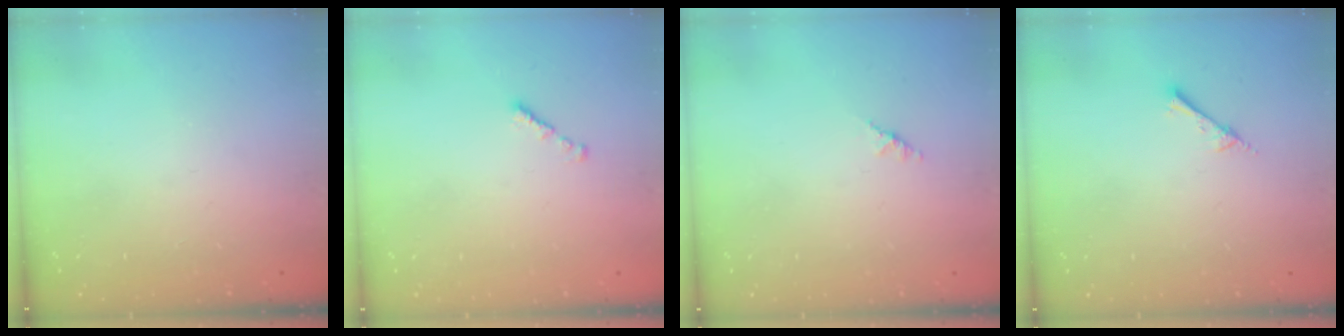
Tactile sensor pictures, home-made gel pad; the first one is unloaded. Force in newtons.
{"total": 1.3, "press": 1.1, "slide": 0.6}
{"total": 1.4, "press": 1.3, "slide": 0.4}
{"total": 2.6, "press": 2.6, "slide": 0.3}